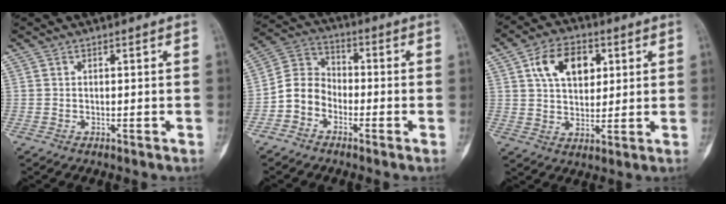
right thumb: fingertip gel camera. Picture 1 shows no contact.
{"total": 7.3, "force": [-2.9, 6.0, 3.1], "torque": [-0.045, 0.039, -0.069]}
{"total": 12.0, "force": [4.4, 7.7, 8.1], "torque": [-0.106, -0.009, 0.076]}